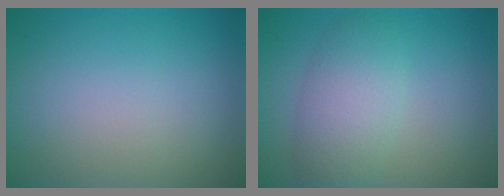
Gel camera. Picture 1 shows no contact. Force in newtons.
{"total": 4.2, "press": 4.2, "slide": 0.3}